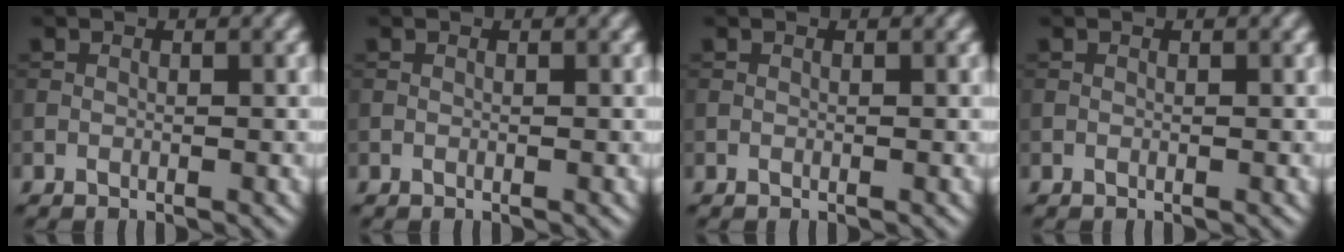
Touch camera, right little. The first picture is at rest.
{"total": 0.0}
{"total": 0.0}
{"total": 0.0}